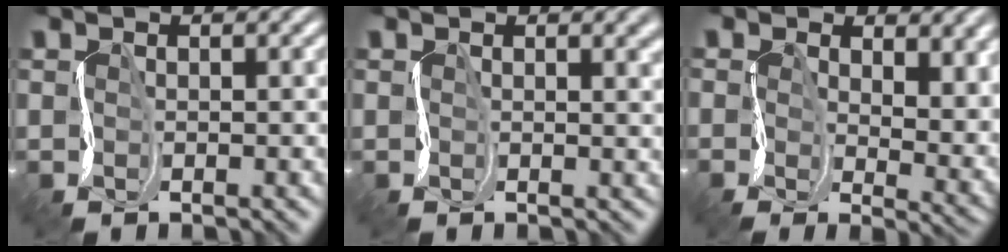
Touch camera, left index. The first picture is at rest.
{"total": 3.1, "force": [1.7, 1.3, 2.3], "torque": [-0.028, 0.008, 0.016]}
{"total": 4.2, "force": [1.7, 2.3, 3.1], "torque": [-0.052, -0.030, 0.030]}